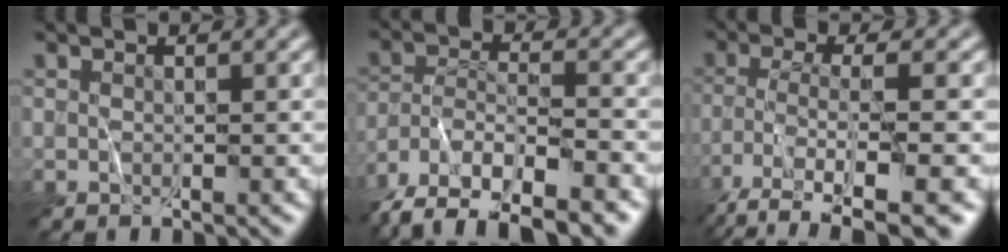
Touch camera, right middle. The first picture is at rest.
{"total": 9.8, "force": [-7.9, 3.2, 4.8], "torque": [-0.075, -0.014, -0.135]}
{"total": 6.9, "force": [-4.4, 1.4, 5.1], "torque": [-0.084, -0.002, -0.076]}